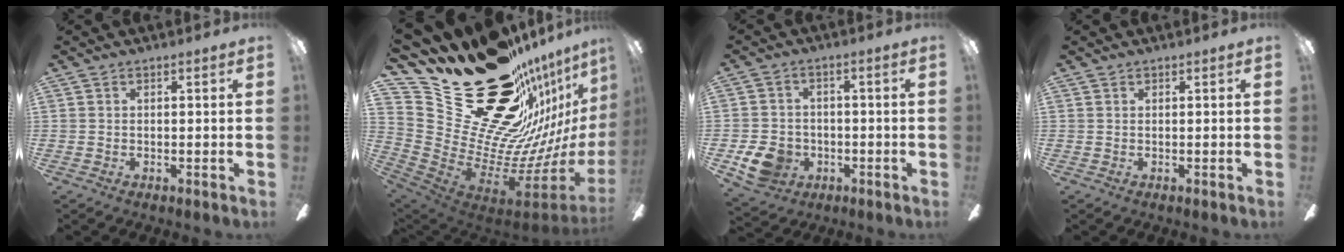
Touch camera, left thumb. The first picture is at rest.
{"total": 33.1, "force": [20.3, 18.8, 18.2], "torque": [-0.214, -0.189, 0.437]}
{"total": 8.8, "force": [-3.6, 7.0, 4.0], "torque": [-0.094, 0.023, -0.065]}
{"total": 0.0}